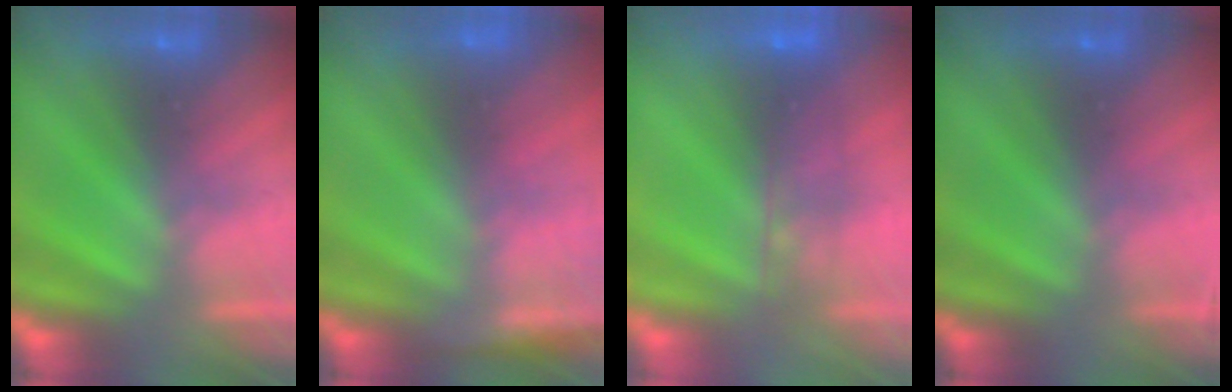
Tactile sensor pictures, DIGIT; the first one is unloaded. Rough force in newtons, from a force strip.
{"total": 9.3}
{"total": 5.6}
{"total": 2.4}